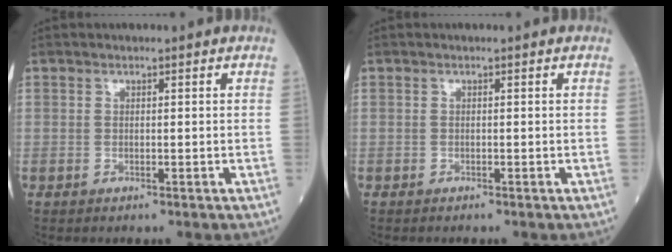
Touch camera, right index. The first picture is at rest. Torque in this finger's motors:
{"motor_torque": [-0.03, -0.02, 0.00, -0.06]}